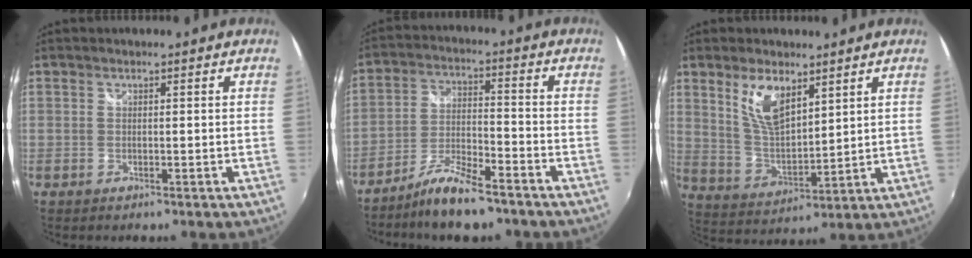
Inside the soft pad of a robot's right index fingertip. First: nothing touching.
{"total": 9.9, "force": [-7.9, 2.0, 5.6], "torque": [-0.122, -0.002, -0.145]}
{"total": 9.7, "force": [5.4, 4.3, 6.9], "torque": [-0.127, -0.001, 0.113]}